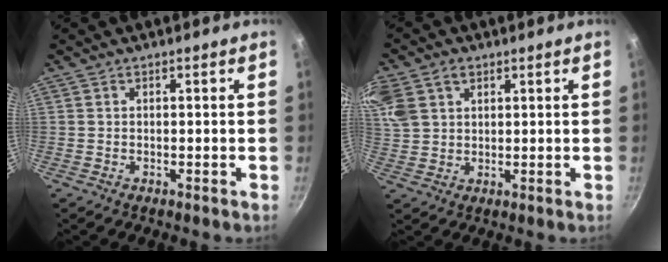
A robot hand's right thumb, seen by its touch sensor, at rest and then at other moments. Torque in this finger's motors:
{"motor_torque": [1.33, 1.63, 0.50, 0.97, 0.07]}